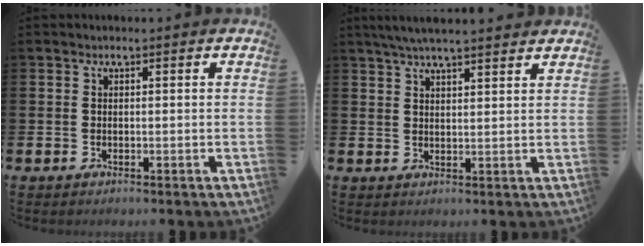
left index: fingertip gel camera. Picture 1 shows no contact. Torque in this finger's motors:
{"motor_torque": [1.05, -1.10, 0.66, 0.20]}